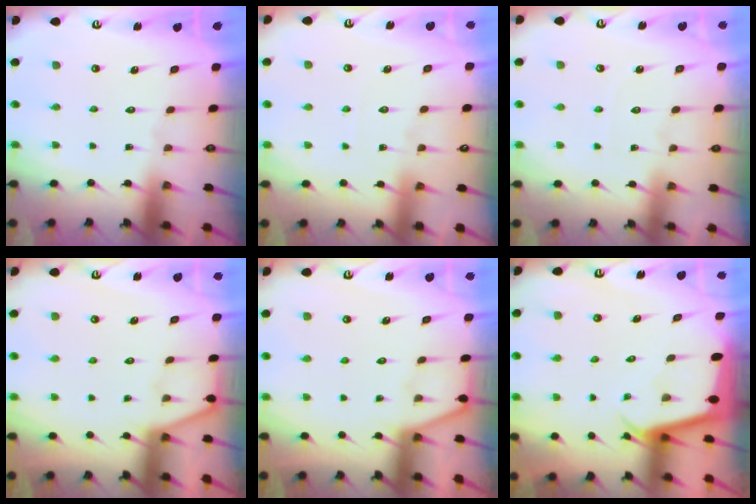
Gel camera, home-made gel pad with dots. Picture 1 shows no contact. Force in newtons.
{"total": 3.5, "press": 3.5, "slide": 0.5}
{"total": 2.9, "press": 2.8, "slide": 0.4}
{"total": 1.5, "press": 1.4, "slide": 0.2}
{"total": 1.5, "press": 1.4, "slide": 0.2}
{"total": 2.1, "press": 2.1, "slide": 0.1}